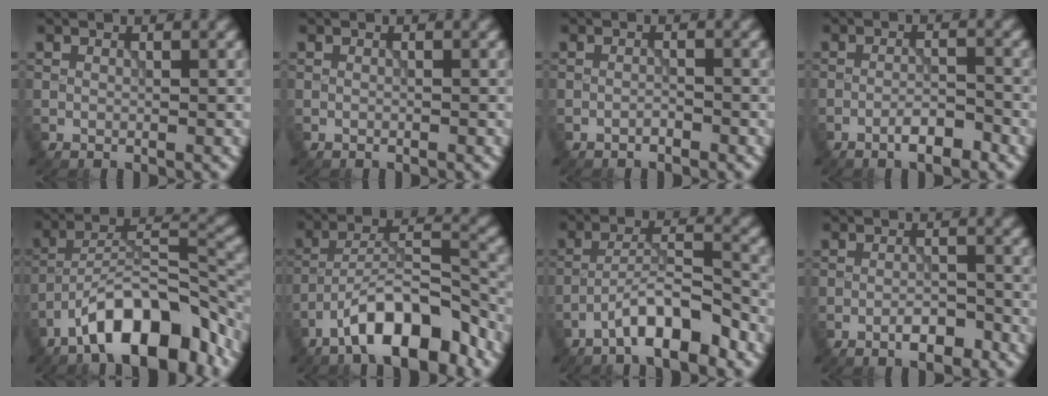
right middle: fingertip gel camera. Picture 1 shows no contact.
{"total": 0.0}
{"total": 0.8, "force": [-0.7, 0.2, 0.4], "torque": [-0.006, 0.002, -0.014]}
{"total": 2.9, "force": [-1.9, 0.6, 2.1], "torque": [-0.031, 0.007, -0.035]}
{"total": 11.0, "force": [-7.2, 3.8, 7.4], "torque": [-0.103, 0.017, -0.133]}
{"total": 9.5, "force": [-6.4, 3.0, 6.4], "torque": [-0.092, 0.018, -0.114]}
{"total": 5.7, "force": [-3.9, 1.1, 4.0], "torque": [-0.065, 0.013, -0.072]}
{"total": 2.7, "force": [-1.7, 0.8, 1.9], "torque": [-0.027, 0.005, -0.030]}